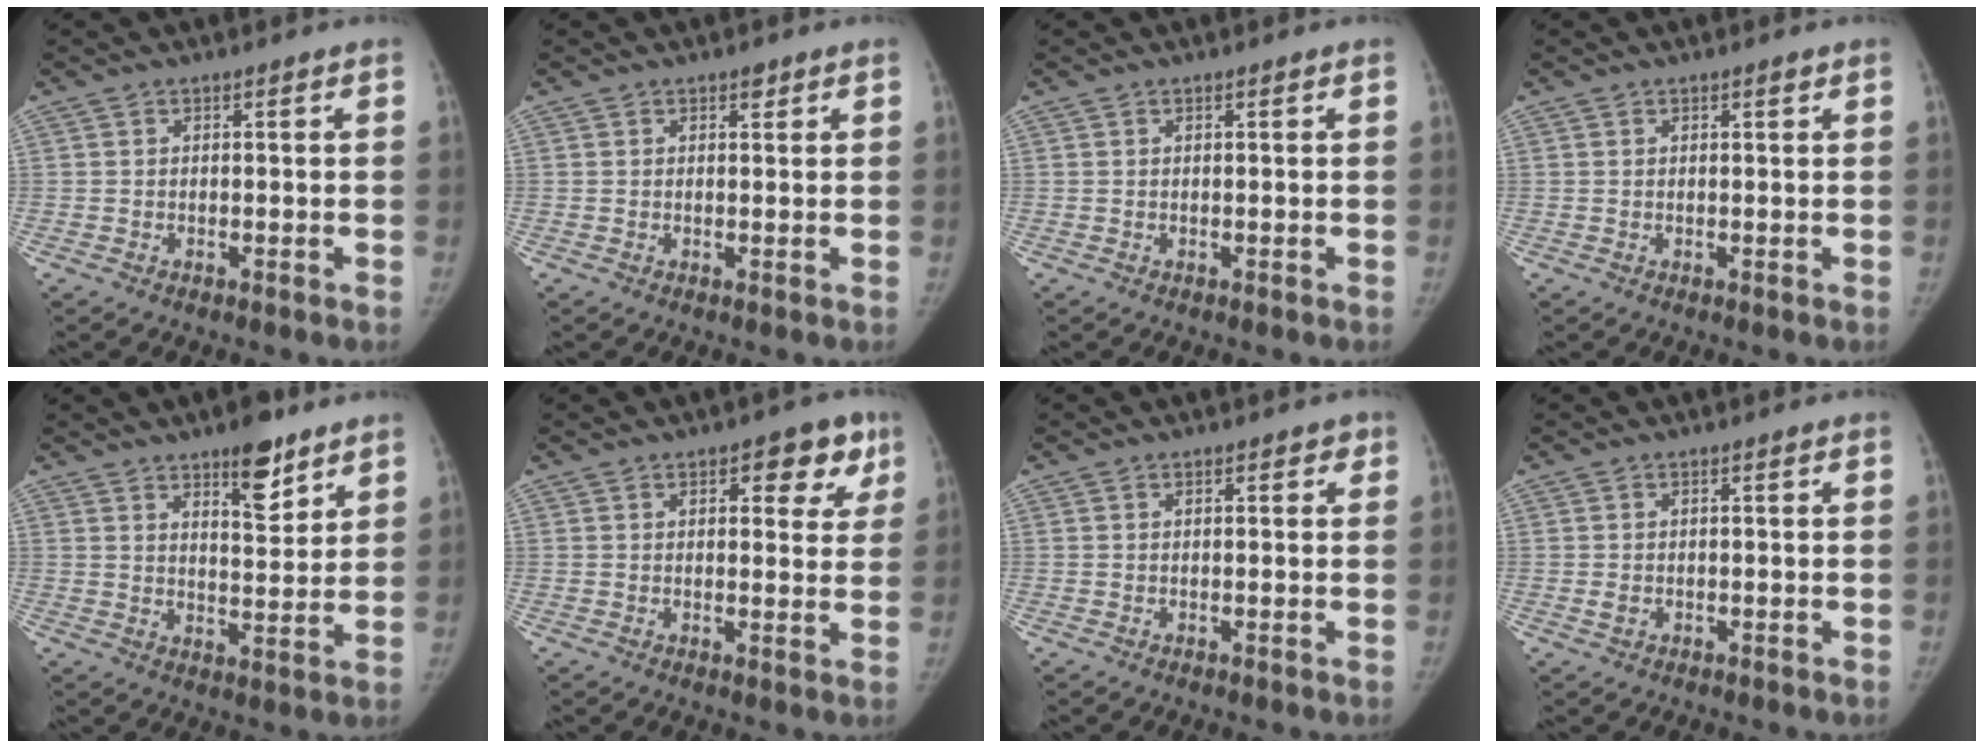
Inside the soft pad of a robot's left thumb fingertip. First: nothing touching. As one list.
[{"total": 1.3, "force": [0.8, 0.6, 0.7], "torque": [-0.003, -0.003, 0.010]}, {"total": 0.0}, {"total": 0.8, "force": [0.5, 0.2, 0.6], "torque": [-0.008, -0.002, 0.009]}, {"total": 9.0, "force": [6.0, 3.3, 5.9], "torque": [-0.064, -0.041, 0.091]}, {"total": 7.6, "force": [3.8, 3.8, 5.4], "torque": [-0.026, -0.011, 0.041]}, {"total": 1.6, "force": [0.8, 0.8, 1.1], "torque": [-0.004, 0.000, 0.007]}, {"total": 1.1, "force": [-0.1, 0.8, 0.7], "torque": [-0.009, -0.002, -0.002]}]